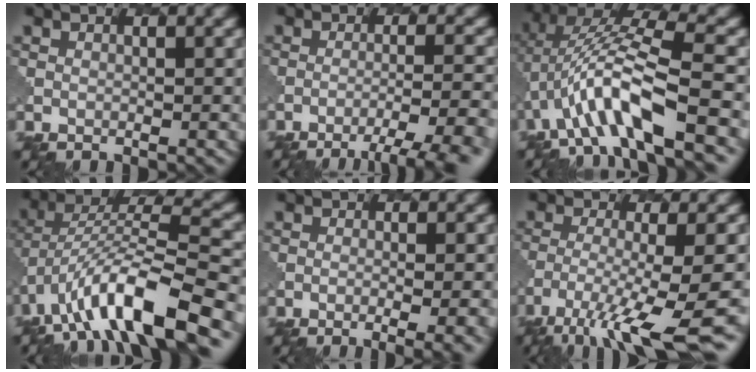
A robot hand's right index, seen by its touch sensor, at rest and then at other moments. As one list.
[{"total": 7.0, "force": [-5.0, 1.1, 4.8], "torque": [-0.061, 0.000, -0.059]}, {"total": 8.7, "force": [-2.1, 2.7, 8.0], "torque": [-0.155, 0.019, -0.041]}, {"total": 11.1, "force": [-6.1, 3.3, 8.7], "torque": [-0.150, 0.015, -0.107]}, {"total": 4.8, "force": [-1.9, 1.6, 4.1], "torque": [-0.032, 0.006, -0.023]}, {"total": 9.6, "force": [-6.1, 1.7, 7.2], "torque": [-0.117, -0.012, -0.101]}]